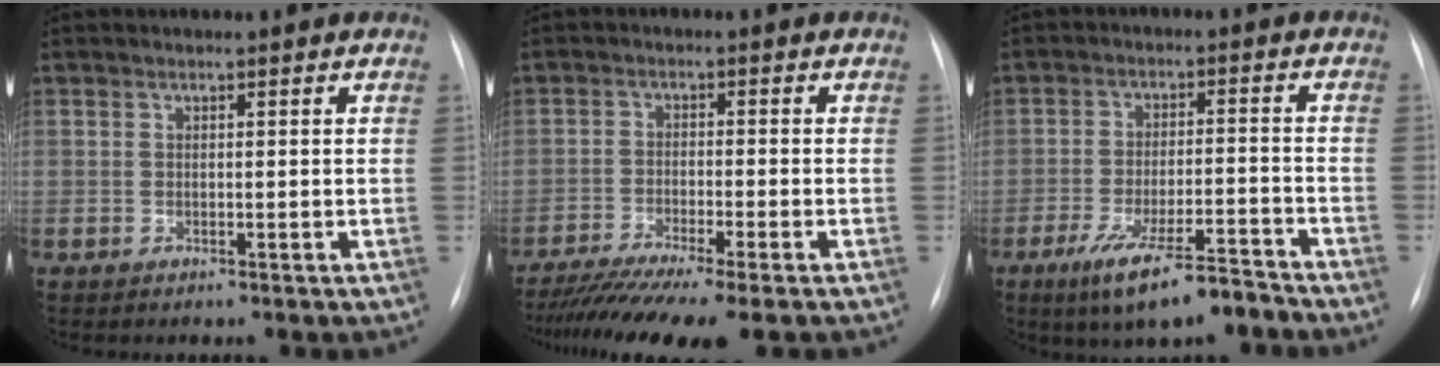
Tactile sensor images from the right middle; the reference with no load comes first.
{"total": 10.3, "force": [-8.4, -0.6, 6.1], "torque": [-0.093, -0.025, -0.133]}
{"total": 10.4, "force": [-7.7, 1.6, 6.9], "torque": [-0.115, -0.015, -0.130]}